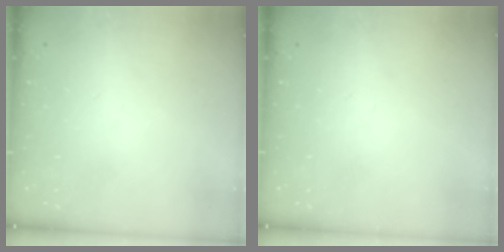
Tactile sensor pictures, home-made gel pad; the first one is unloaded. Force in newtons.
{"total": 0.0}